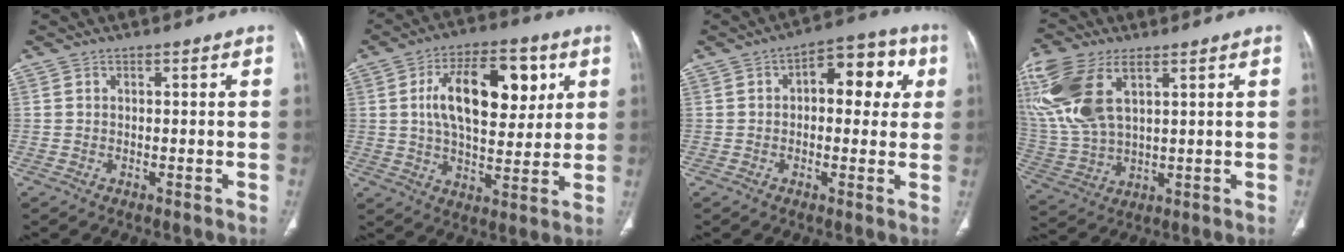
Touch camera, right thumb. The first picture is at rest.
{"total": 17.5, "force": [4.8, 9.1, 14.2], "torque": [-0.197, -0.003, 0.077]}
{"total": 11.3, "force": [2.6, 6.2, 9.1], "torque": [-0.076, 0.023, 0.026]}
{"total": 18.1, "force": [7.4, 9.1, 13.8], "torque": [-0.331, -0.013, 0.152]}